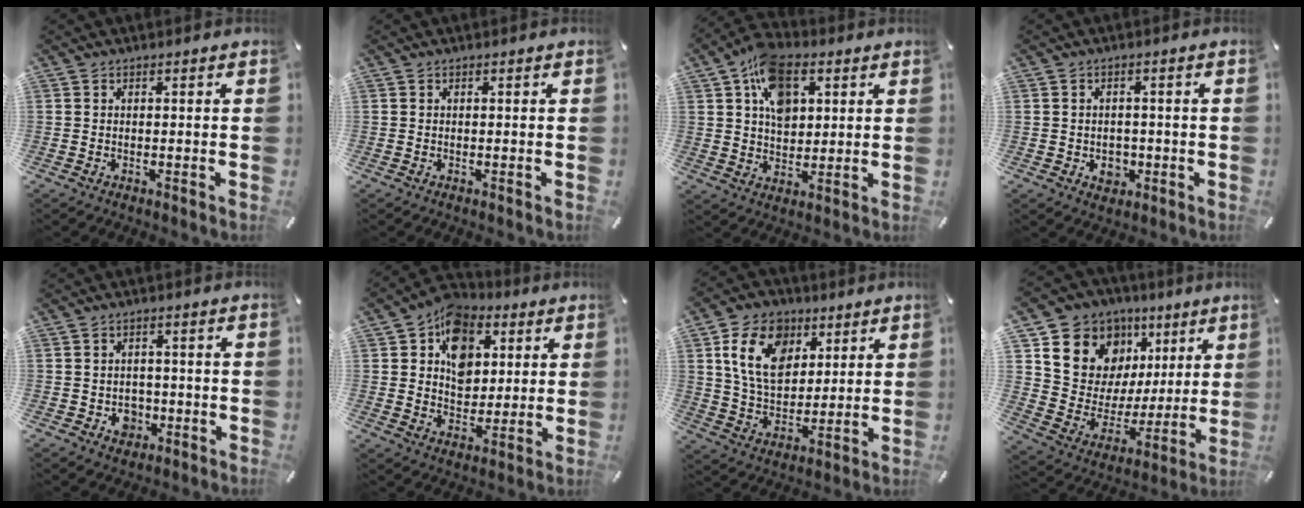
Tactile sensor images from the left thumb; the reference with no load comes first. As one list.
[{"total": 0.0}, {"total": 12.1, "force": [4.8, 8.4, 7.2], "torque": [-0.124, -0.001, 0.091]}, {"total": 3.9, "force": [-0.9, 3.3, 1.7], "torque": [-0.012, -0.001, -0.019]}, {"total": 4.6, "force": [-1.2, 4.1, 1.6], "torque": [-0.012, 0.001, -0.021]}, {"total": 11.6, "force": [4.0, 9.3, 5.6], "torque": [-0.087, -0.014, 0.074]}, {"total": 14.0, "force": [5.9, 10.1, 7.7], "torque": [-0.148, -0.012, 0.107]}, {"total": 13.9, "force": [7.4, 11.4, 3.0], "torque": [-0.055, -0.064, 0.145]}]